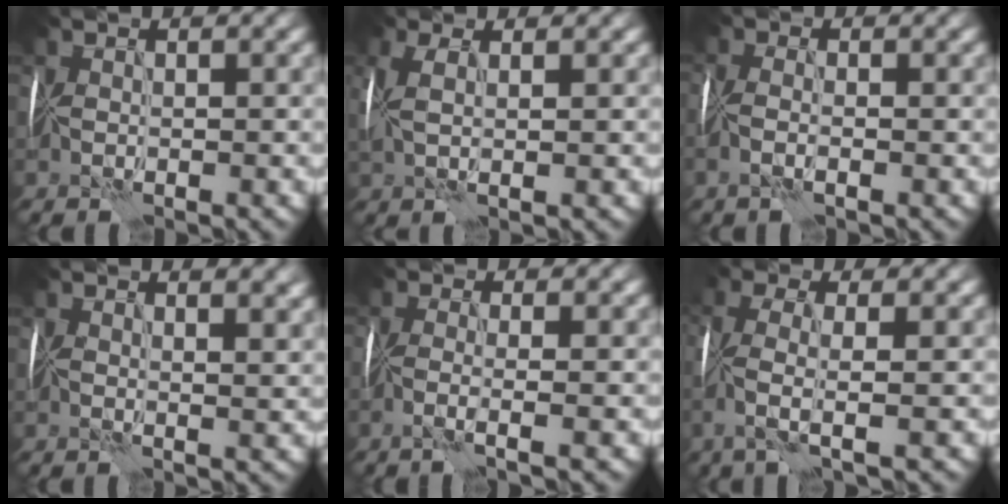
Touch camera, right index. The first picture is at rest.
{"total": 3.7, "force": [0.8, 1.0, 3.4], "torque": [-0.086, 0.005, 0.014]}
{"total": 1.7, "force": [-1.0, 0.2, 1.4], "torque": [-0.041, -0.003, -0.029]}
{"total": 4.0, "force": [2.7, 1.4, 2.6], "torque": [-0.015, 0.015, 0.025]}
{"total": 2.2, "force": [-1.0, 0.1, 2.0], "torque": [-0.038, -0.007, -0.034]}
{"total": 4.0, "force": [-0.6, 0.8, 3.9], "torque": [-0.089, 0.000, -0.021]}